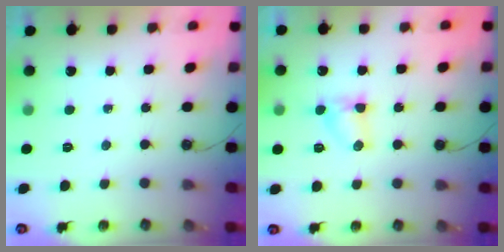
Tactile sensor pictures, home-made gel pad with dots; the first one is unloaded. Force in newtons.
{"total": 4.2, "press": 4.2, "slide": 0.5}